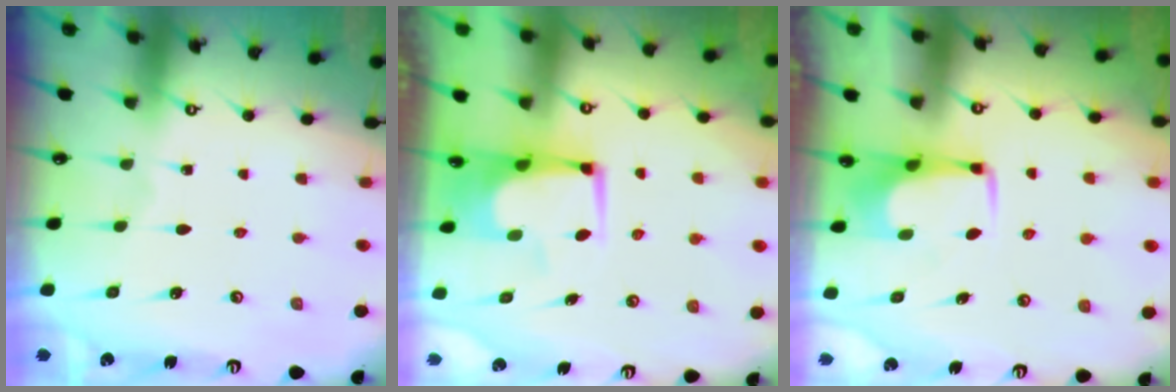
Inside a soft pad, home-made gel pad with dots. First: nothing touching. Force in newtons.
{"total": 1.5, "press": 1.5, "slide": 0.2}
{"total": 1.8, "press": 1.6, "slide": 0.6}